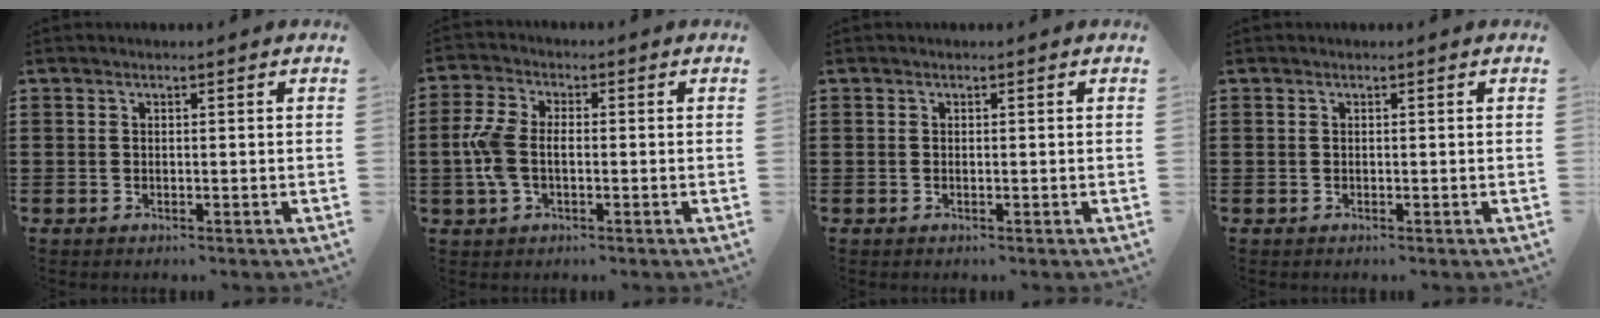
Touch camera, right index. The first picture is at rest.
{"total": 5.4, "force": [-0.8, 3.3, 4.3], "torque": [-0.116, -0.005, -0.023]}
{"total": 0.0}
{"total": 0.0}